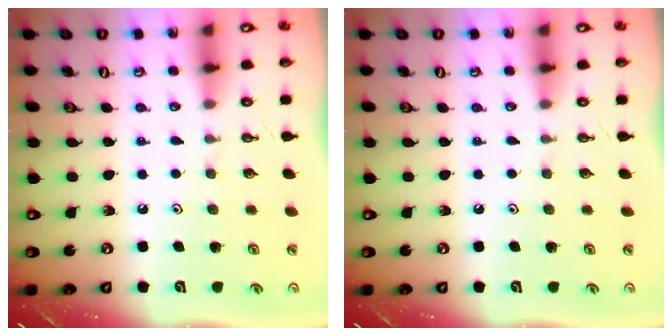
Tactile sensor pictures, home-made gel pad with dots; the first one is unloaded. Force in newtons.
{"total": 0.0}